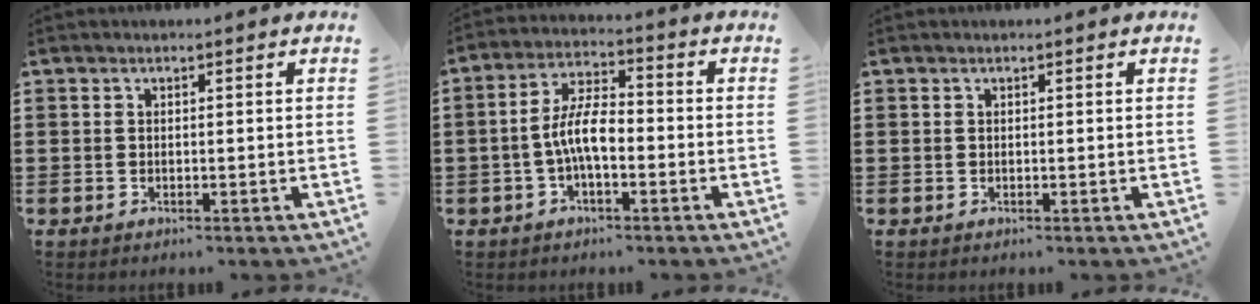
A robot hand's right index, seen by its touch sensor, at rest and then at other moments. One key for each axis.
{"total": 7.1, "fx": -1.6, "fy": 2.6, "fz": 6.4, "tx": -0.132, "ty": 0.006, "tz": -0.036}
{"total": 0.0}